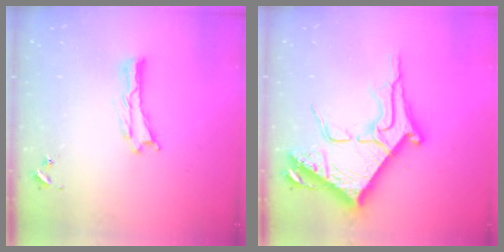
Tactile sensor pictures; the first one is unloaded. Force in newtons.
{"total": 13.9, "press": 13.9, "slide": 1.5}